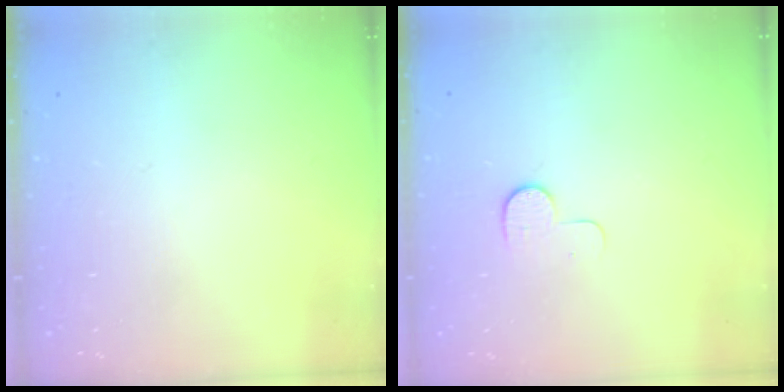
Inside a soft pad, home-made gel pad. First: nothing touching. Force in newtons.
{"total": 7.6, "press": 7.5, "slide": 0.7}